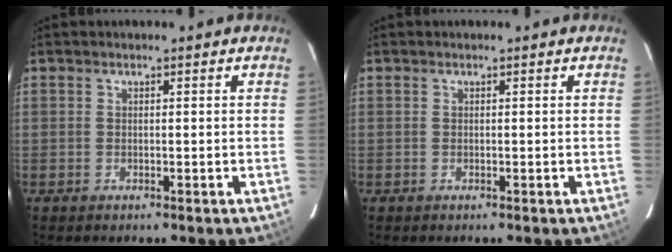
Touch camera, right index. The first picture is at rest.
{"total": 0.0}